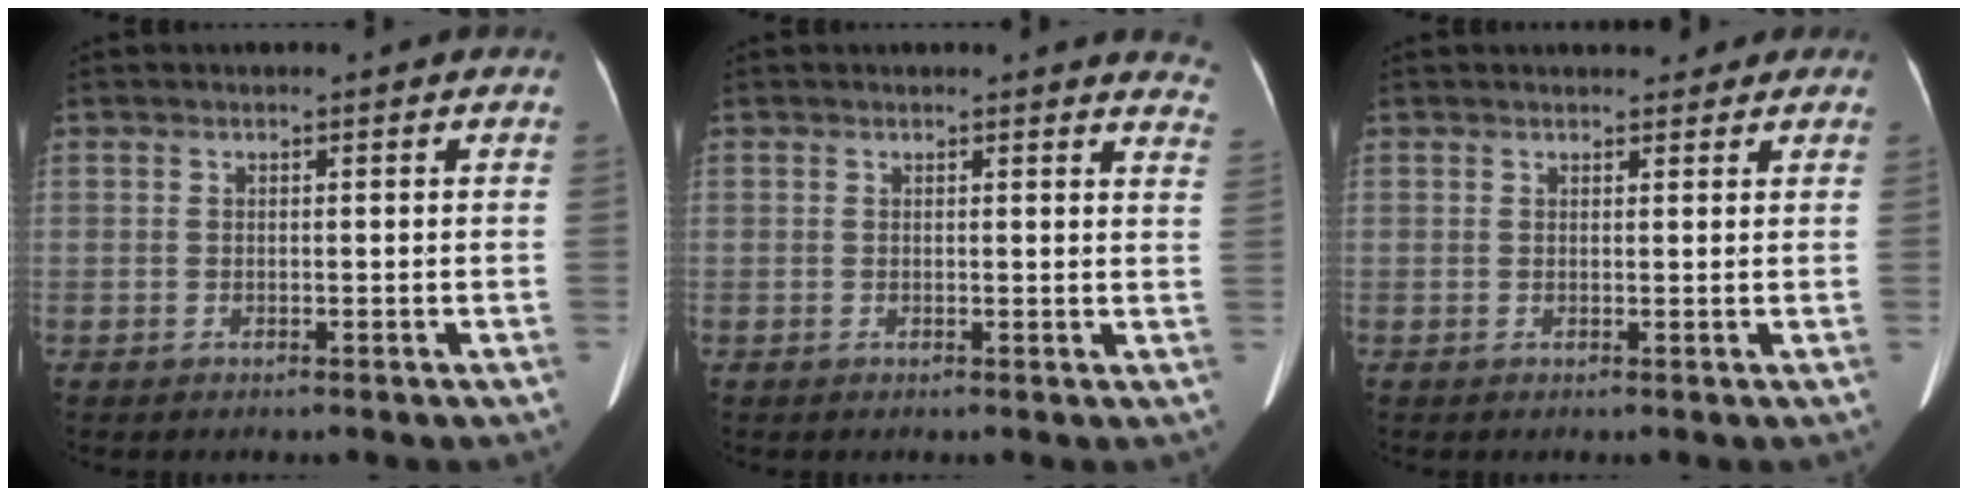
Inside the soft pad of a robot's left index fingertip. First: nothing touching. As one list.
[{"total": 6.8, "force": [6.7, 1.1, 0.7], "torque": [0.025, -0.035, 0.032]}, {"total": 4.7, "force": [4.1, 1.6, 1.6], "torque": [-0.008, 0.012, 0.048]}]